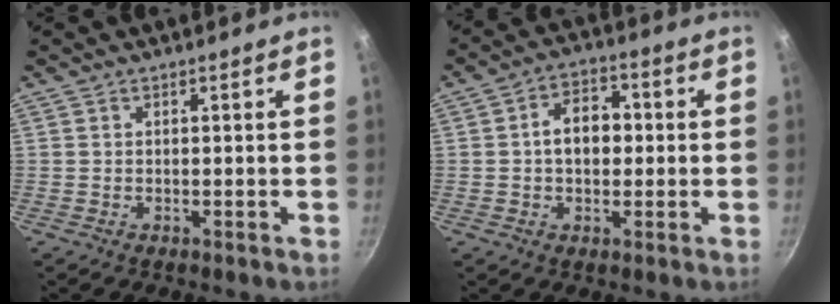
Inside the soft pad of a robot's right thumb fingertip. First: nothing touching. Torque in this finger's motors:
{"motor_torque": [0.37, 2.12, 1.23, -0.21, 0.01]}